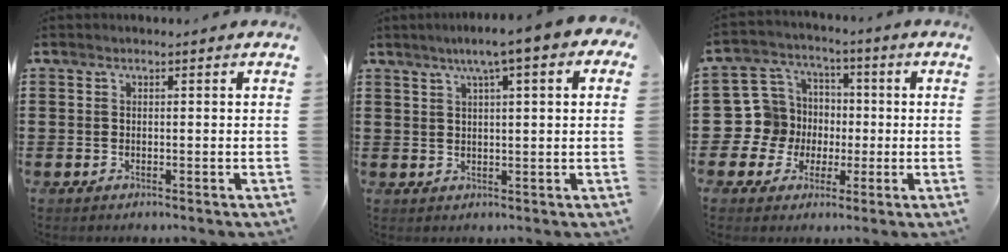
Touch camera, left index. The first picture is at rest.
{"total": 5.1, "force": [2.7, 0.1, 4.4], "torque": [-0.090, 0.000, 0.043]}
{"total": 9.5, "force": [-0.8, 9.3, 1.8], "torque": [-0.097, 0.009, -0.013]}